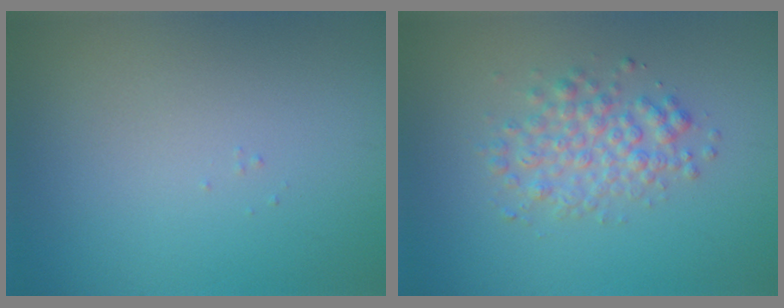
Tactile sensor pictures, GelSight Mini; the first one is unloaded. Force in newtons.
{"total": 3.0, "press": 3.0, "slide": 0.1}